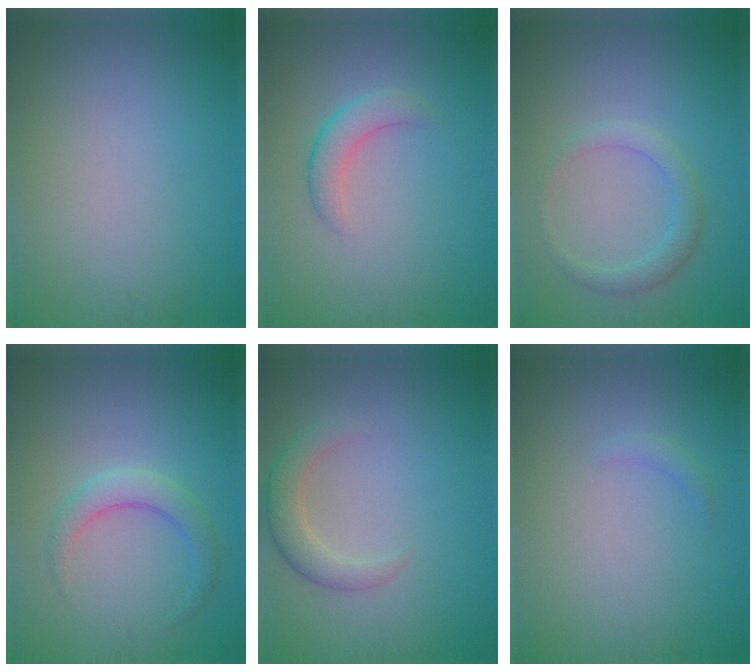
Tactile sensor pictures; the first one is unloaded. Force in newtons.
{"total": 2.6, "press": 2.6, "slide": 0.1}
{"total": 2.2, "press": 2.2, "slide": 0.1}
{"total": 2.7, "press": 2.7, "slide": 0.2}
{"total": 2.7, "press": 2.7, "slide": 0.2}
{"total": 0.9, "press": 0.9, "slide": 0.1}